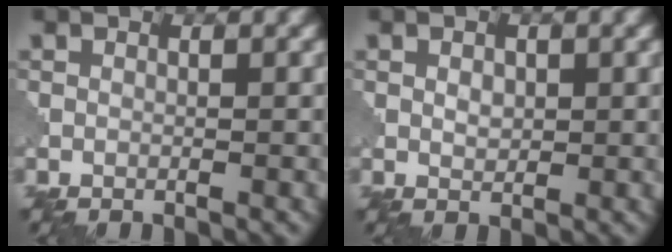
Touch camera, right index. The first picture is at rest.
{"total": 1.2, "force": [0.3, 0.9, 0.8], "torque": [-0.015, 0.001, 0.005]}